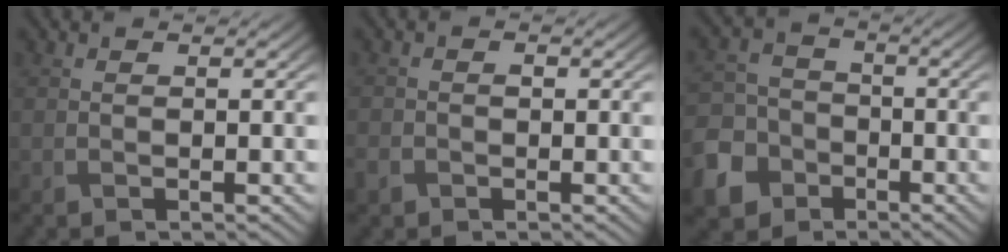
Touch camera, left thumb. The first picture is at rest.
{"total": 2.0, "force": [-1.0, 1.5, 0.8], "torque": [-0.021, -0.002, -0.024]}
{"total": 9.9, "force": [-5.1, 7.9, 3.2], "torque": [-0.101, -0.040, -0.115]}